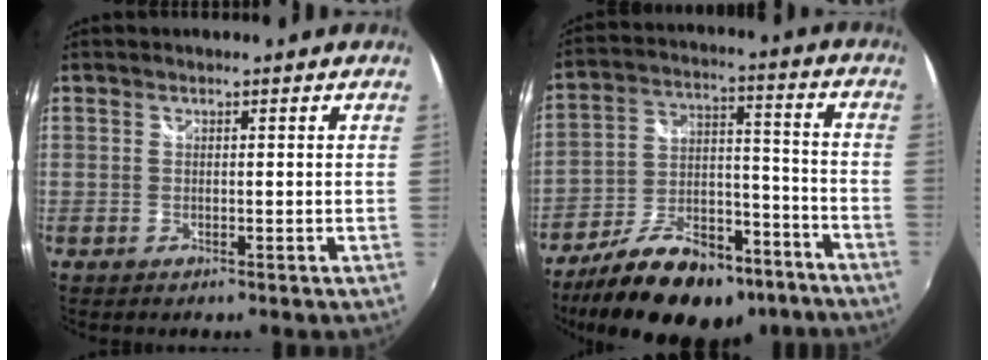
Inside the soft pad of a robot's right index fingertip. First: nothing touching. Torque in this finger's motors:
{"motor_torque": [0.87, -1.14, 0.21, 0.01]}